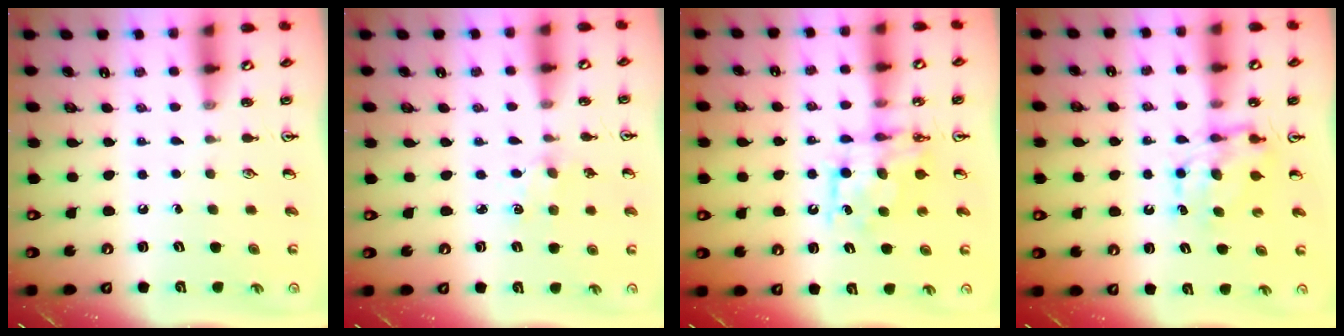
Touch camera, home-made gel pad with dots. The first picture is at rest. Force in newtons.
{"total": 1.2, "press": 1.2, "slide": 0.2}
{"total": 8.1, "press": 8.1, "slide": 0.3}
{"total": 7.8, "press": 7.8, "slide": 0.3}